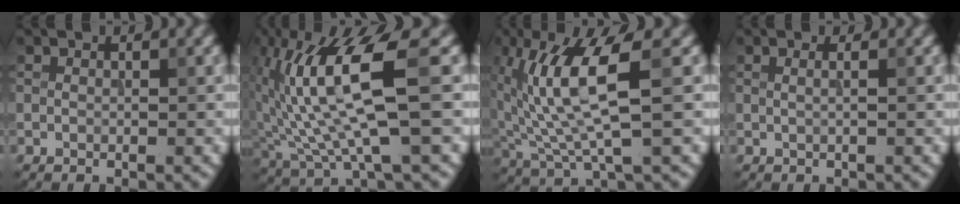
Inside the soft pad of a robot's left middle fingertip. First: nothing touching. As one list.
[{"total": 9.2, "force": [1.4, 2.0, 8.9], "torque": [-0.177, -0.003, 0.034]}, {"total": 7.5, "force": [1.5, 1.8, 7.2], "torque": [-0.148, -0.005, 0.034]}, {"total": 1.6, "force": [0.5, 0.8, 1.3], "torque": [-0.002, 0.002, -0.011]}]